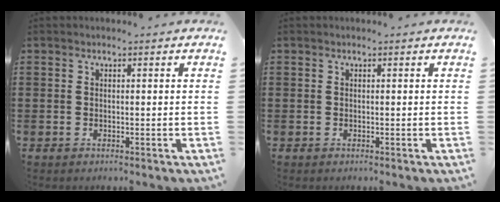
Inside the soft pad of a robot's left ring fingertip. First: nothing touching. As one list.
[{"total": 0.0}]